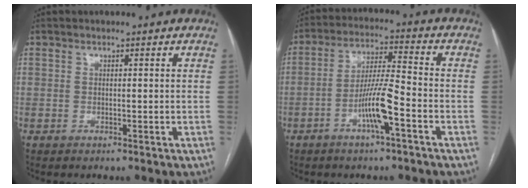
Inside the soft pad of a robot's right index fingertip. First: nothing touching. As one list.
[{"total": 8.4, "force": [-3.6, 0.4, 7.6], "torque": [-0.149, 0.006, -0.067]}]